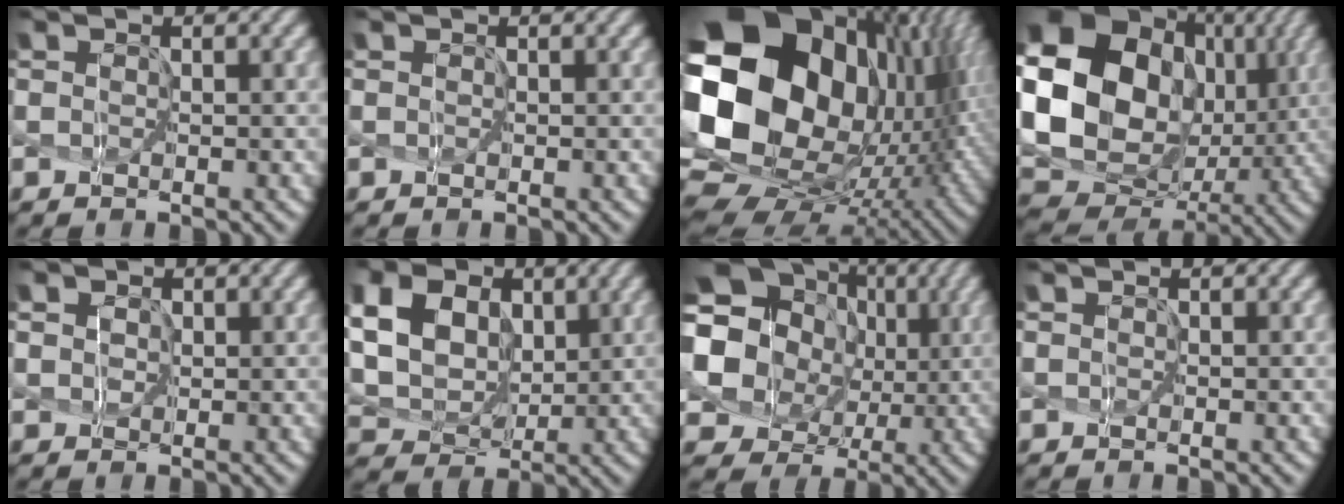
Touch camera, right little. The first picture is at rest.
{"total": 0.0}
{"total": 22.0, "force": [3.3, 15.4, 15.3], "torque": [-0.328, -0.029, 0.083]}
{"total": 21.4, "force": [3.1, 17.9, 11.4], "torque": [-0.264, -0.004, 0.069]}
{"total": 3.5, "force": [1.6, 2.6, 1.7], "torque": [-0.034, 0.026, 0.014]}
{"total": 12.7, "force": [4.6, 9.7, 6.8], "torque": [-0.183, 0.026, 0.107]}
{"total": 10.4, "force": [1.7, 8.5, 5.7], "torque": [-0.122, -0.008, 0.031]}
{"total": 0.0}